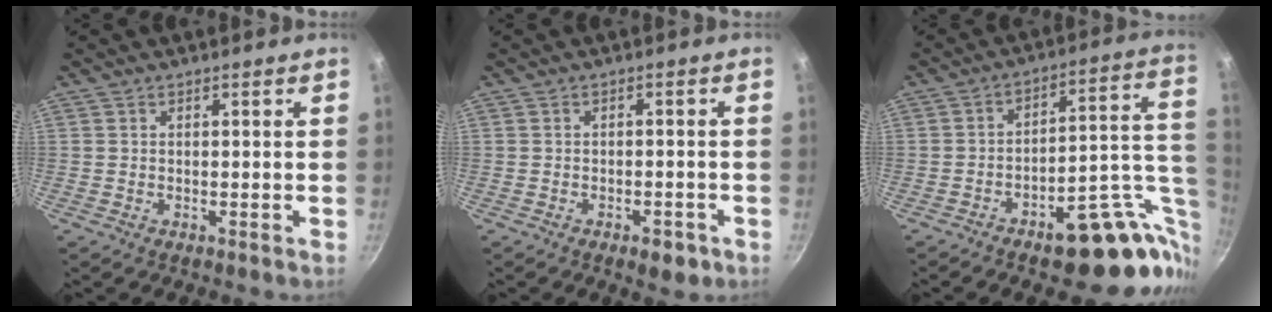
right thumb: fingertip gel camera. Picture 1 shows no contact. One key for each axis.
{"total": 3.7, "fx": -2.1, "fy": 1.6, "fz": 2.5, "tx": -0.027, "ty": 0.008, "tz": -0.026}
{"total": 21.7, "fx": -9.0, "fy": 8.1, "fz": 18.0, "tx": -0.145, "ty": 0.077, "tz": -0.111}